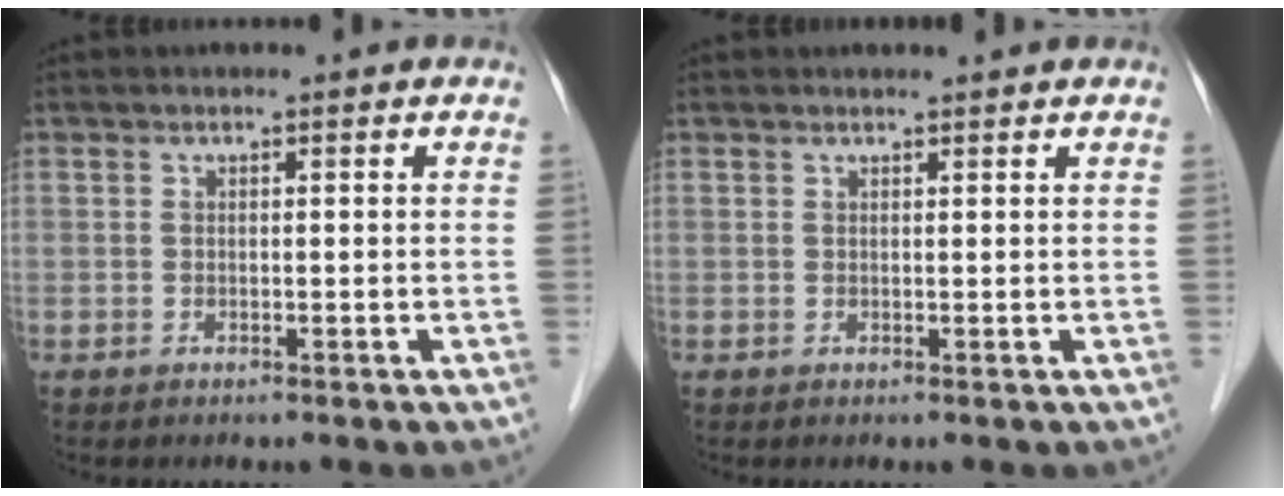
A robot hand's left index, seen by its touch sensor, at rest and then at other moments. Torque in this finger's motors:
{"motor_torque": [0.23, -0.25, 0.04, 0.02]}